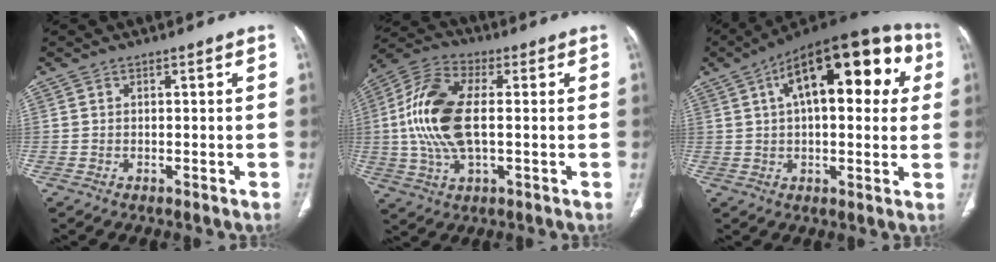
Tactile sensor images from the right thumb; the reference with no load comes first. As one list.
[{"total": 15.3, "force": [0.5, 7.4, 13.4], "torque": [-0.291, 0.015, 0.007]}, {"total": 23.4, "force": [7.3, 10.4, 19.6], "torque": [-0.263, 0.033, 0.102]}]